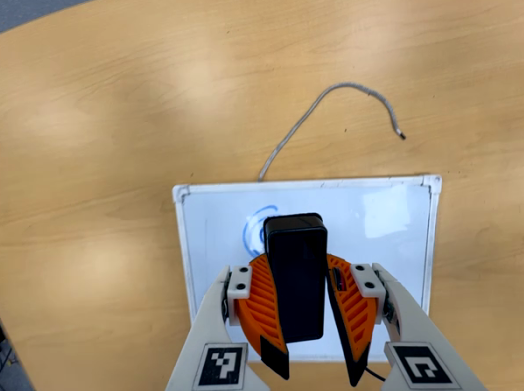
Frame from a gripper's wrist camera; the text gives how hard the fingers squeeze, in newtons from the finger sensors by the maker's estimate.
{"total": 12.1, "left": 11.5, "right": 12.6}